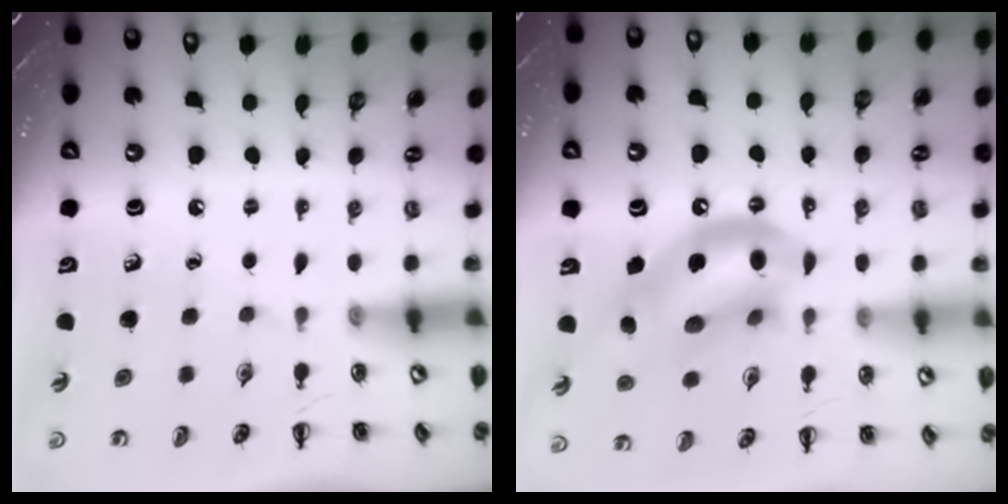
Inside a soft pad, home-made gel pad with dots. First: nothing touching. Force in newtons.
{"total": 14.9, "press": 14.6, "slide": 3.0}